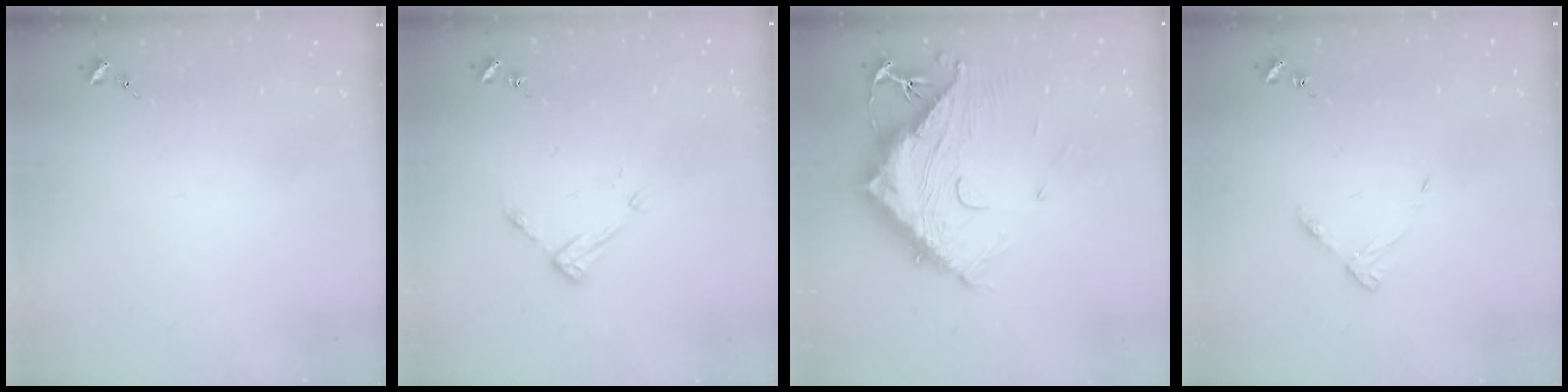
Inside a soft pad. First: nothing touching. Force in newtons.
{"total": 8.8, "press": 8.8, "slide": 0.5}
{"total": 16.4, "press": 16.3, "slide": 1.5}
{"total": 4.4, "press": 4.4, "slide": 0.5}